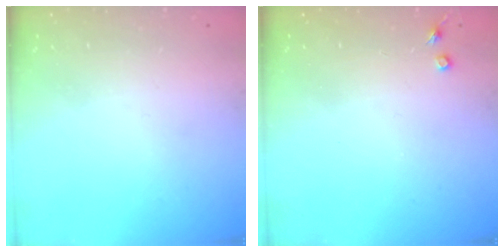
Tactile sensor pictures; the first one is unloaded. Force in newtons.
{"total": 3.1, "press": 3.1, "slide": 0.6}